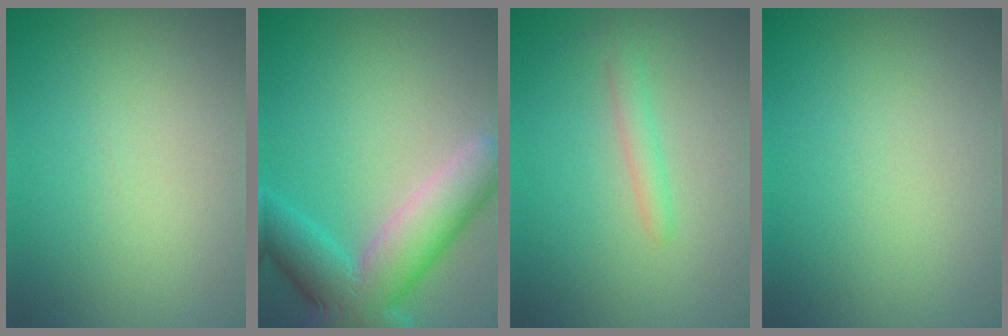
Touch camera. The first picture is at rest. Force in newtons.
{"total": 8.8, "press": 8.8, "slide": 0.5}
{"total": 1.7, "press": 1.7, "slide": 0.1}
{"total": 0.0}